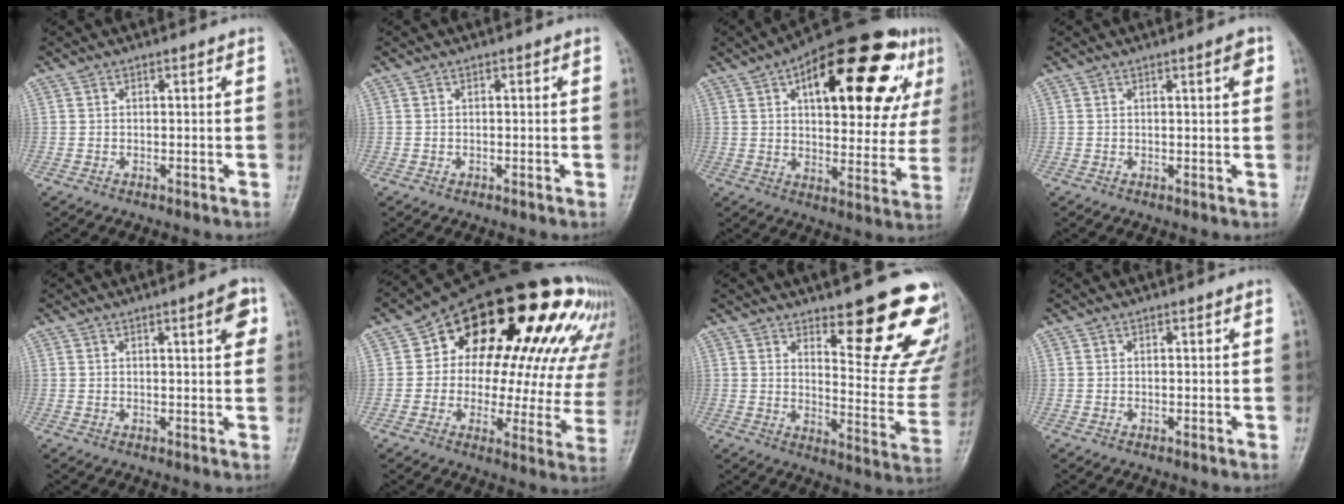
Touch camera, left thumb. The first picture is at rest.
{"total": 0.5, "force": [0.0, 0.4, 0.3], "torque": [0.002, 0.001, -0.002]}
{"total": 28.4, "force": [11.3, 11.8, 23.3], "torque": [-0.297, 0.008, 0.157]}
{"total": 2.4, "force": [1.0, 0.5, 2.1], "torque": [-0.026, -0.002, 0.013]}
{"total": 4.3, "force": [1.7, 1.1, 3.8], "torque": [-0.042, -0.002, 0.020]}
{"total": 29.8, "force": [13.8, 14.9, 21.9], "torque": [-0.253, 0.020, 0.182]}
{"total": 19.2, "force": [12.3, 5.5, 13.7], "torque": [-0.130, -0.103, 0.165]}
{"total": 0.0}